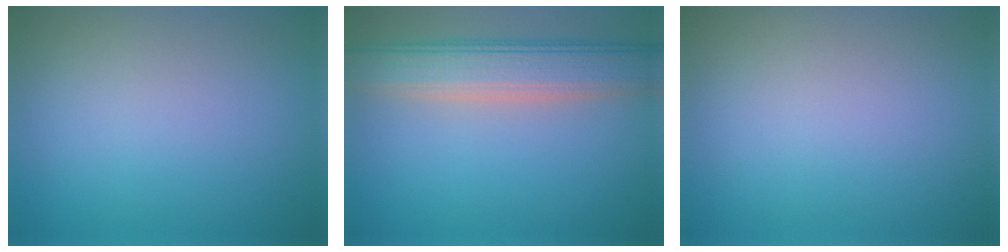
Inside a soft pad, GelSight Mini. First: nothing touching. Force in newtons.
{"total": 6.0, "press": 5.9, "slide": 0.5}
{"total": 0.0}